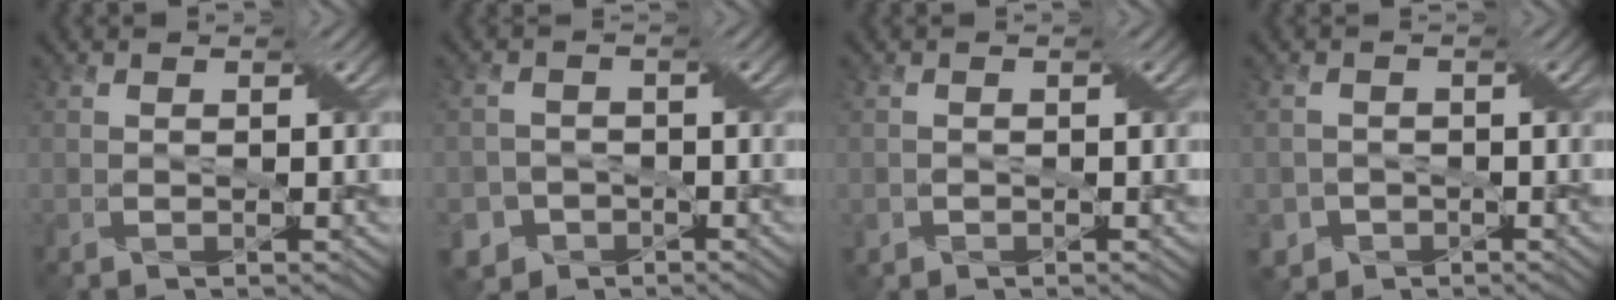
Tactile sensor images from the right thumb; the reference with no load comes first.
{"total": 5.0, "force": [-2.9, 4.0, 0.8], "torque": [-0.010, -0.003, -0.055]}
{"total": 0.9, "force": [-0.5, 0.7, -0.1], "torque": [0.004, -0.002, -0.010]}
{"total": 2.8, "force": [-1.5, 2.3, 0.4], "torque": [-0.006, 0.001, -0.028]}